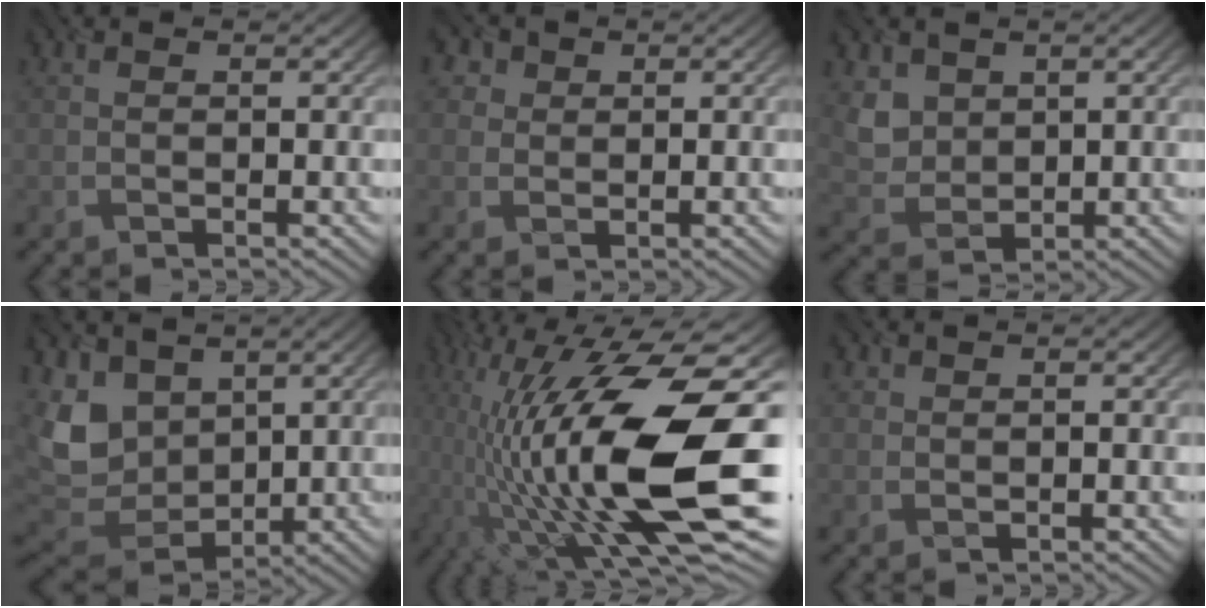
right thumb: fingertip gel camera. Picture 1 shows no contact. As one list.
[{"total": 3.9, "force": [2.1, 2.8, 1.6], "torque": [-0.051, 0.008, 0.033]}, {"total": 4.4, "force": [2.2, 3.4, 1.7], "torque": [-0.058, -0.019, 0.051]}, {"total": 11.2, "force": [3.2, 8.5, 6.6], "torque": [-0.194, -0.009, 0.071]}, {"total": 20.6, "force": [-4.6, 6.7, 18.9], "torque": [-0.359, 0.007, -0.078]}, {"total": 0.7, "force": [0.2, 0.5, 0.4], "torque": [-0.005, -0.001, 0.003]}]